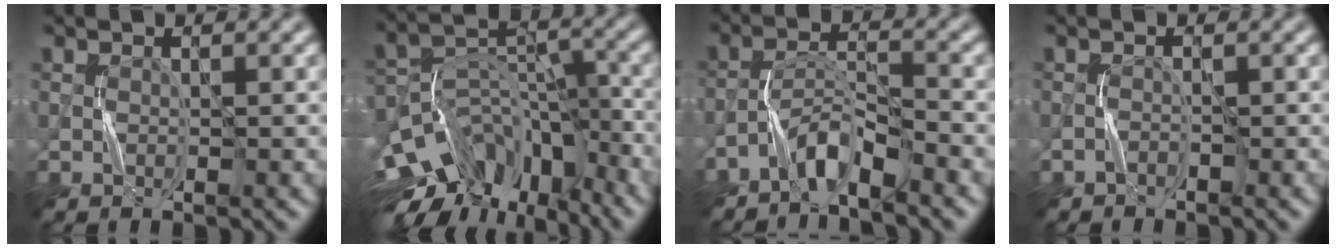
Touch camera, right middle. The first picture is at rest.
{"total": 13.9, "force": [-8.4, 7.8, 7.8], "torque": [-0.167, 0.008, -0.129]}
{"total": 3.6, "force": [-3.0, 0.5, 1.9], "torque": [-0.037, 0.011, -0.065]}
{"total": 0.8, "force": [-0.7, 0.3, 0.0], "torque": [0.001, 0.006, -0.011]}